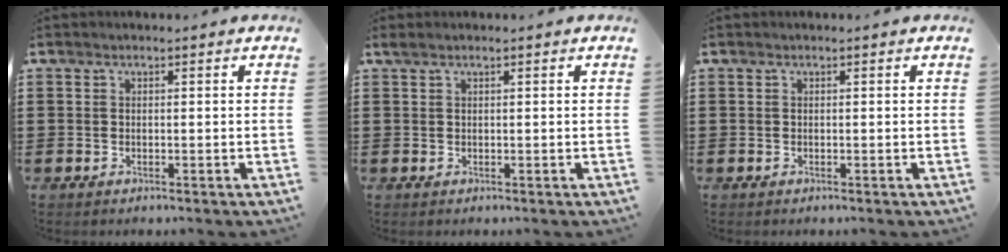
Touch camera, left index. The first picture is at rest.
{"total": 0.6, "force": [0.3, 0.1, 0.6], "torque": [-0.011, 0.001, 0.006]}
{"total": 0.0}